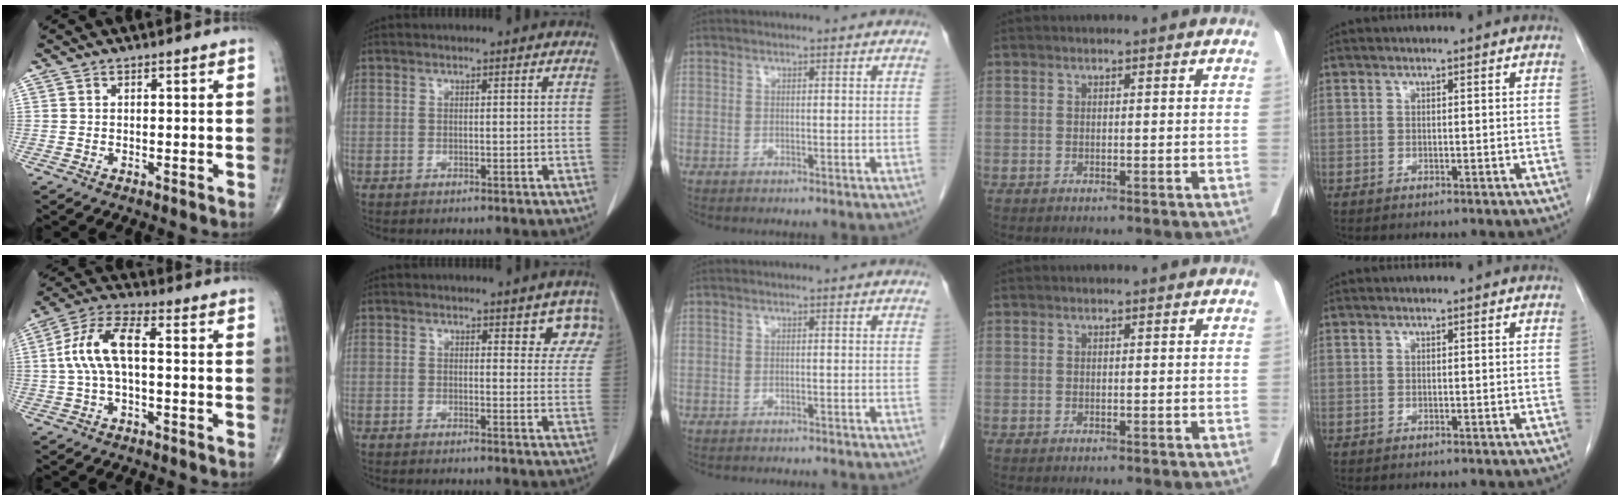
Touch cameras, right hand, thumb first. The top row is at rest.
{"thumb": {"total": 9.8, "force": [0.2, 4.1, 8.9], "torque": [-0.197, 0.034, 0.000]}, "index": {"total": 5.3, "force": [3.8, 2.2, 2.9], "torque": [-0.010, -0.006, 0.030]}, "middle": {"total": 5.9, "force": [-5.5, 1.1, 1.7], "torque": [-0.014, -0.004, -0.064]}}